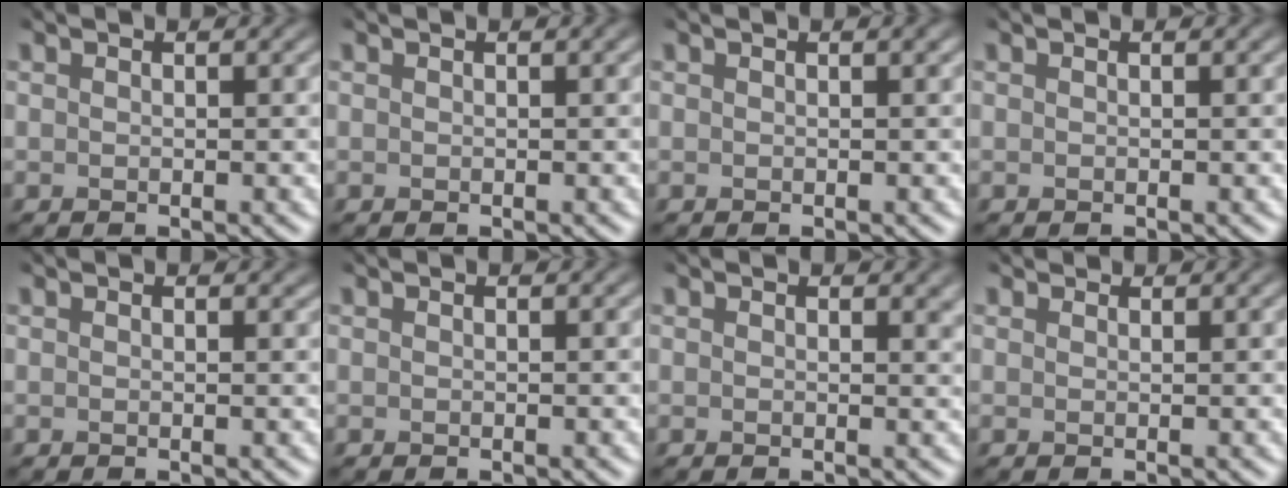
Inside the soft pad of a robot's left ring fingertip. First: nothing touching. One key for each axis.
{"total": 1.4, "fx": 0.6, "fy": 0.7, "fz": 1.1, "tx": -0.010, "ty": 0.013, "tz": 0.003}
{"total": 1.8, "fx": 0.8, "fy": 1.0, "fz": 1.3, "tx": -0.008, "ty": 0.018, "tz": 0.004}
{"total": 0.0}
{"total": 1.4, "fx": 1.0, "fy": 0.7, "fz": 0.7, "tx": 0.000, "ty": 0.015, "tz": 0.004}
{"total": 0.0}
{"total": 2.5, "fx": 1.3, "fy": 1.3, "fz": 1.7, "tx": -0.012, "ty": 0.021, "tz": 0.009}
{"total": 1.3, "fx": -0.2, "fy": -0.6, "fz": -1.1, "tx": 0.007, "ty": -0.001, "tz": 0.004}